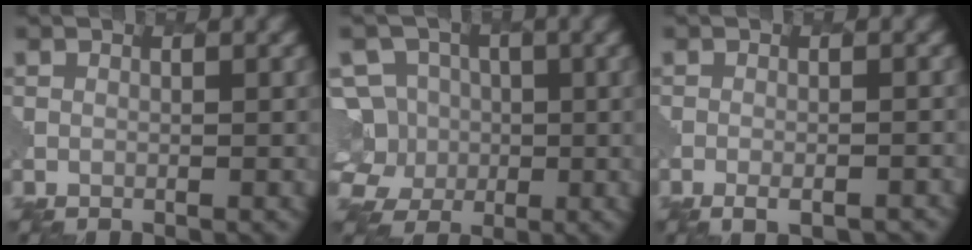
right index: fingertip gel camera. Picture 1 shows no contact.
{"total": 6.8, "force": [-0.3, 6.4, 2.4], "torque": [-0.054, 0.026, -0.041]}
{"total": 2.7, "force": [-1.8, 0.8, 1.9], "torque": [-0.032, 0.002, -0.024]}